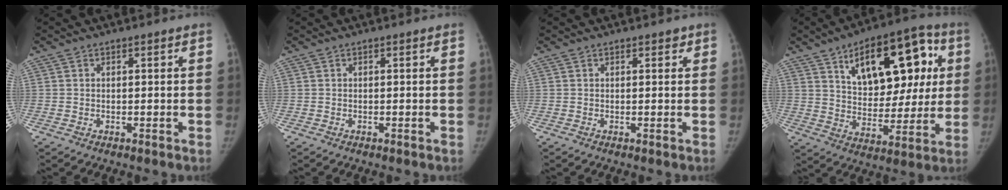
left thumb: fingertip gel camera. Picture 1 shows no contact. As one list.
[{"total": 0.0}, {"total": 1.1, "force": [0.8, 0.6, 0.6], "torque": [0.000, -0.003, 0.008]}, {"total": 22.4, "force": [7.8, 11.7, 17.5], "torque": [-0.198, -0.004, 0.120]}]